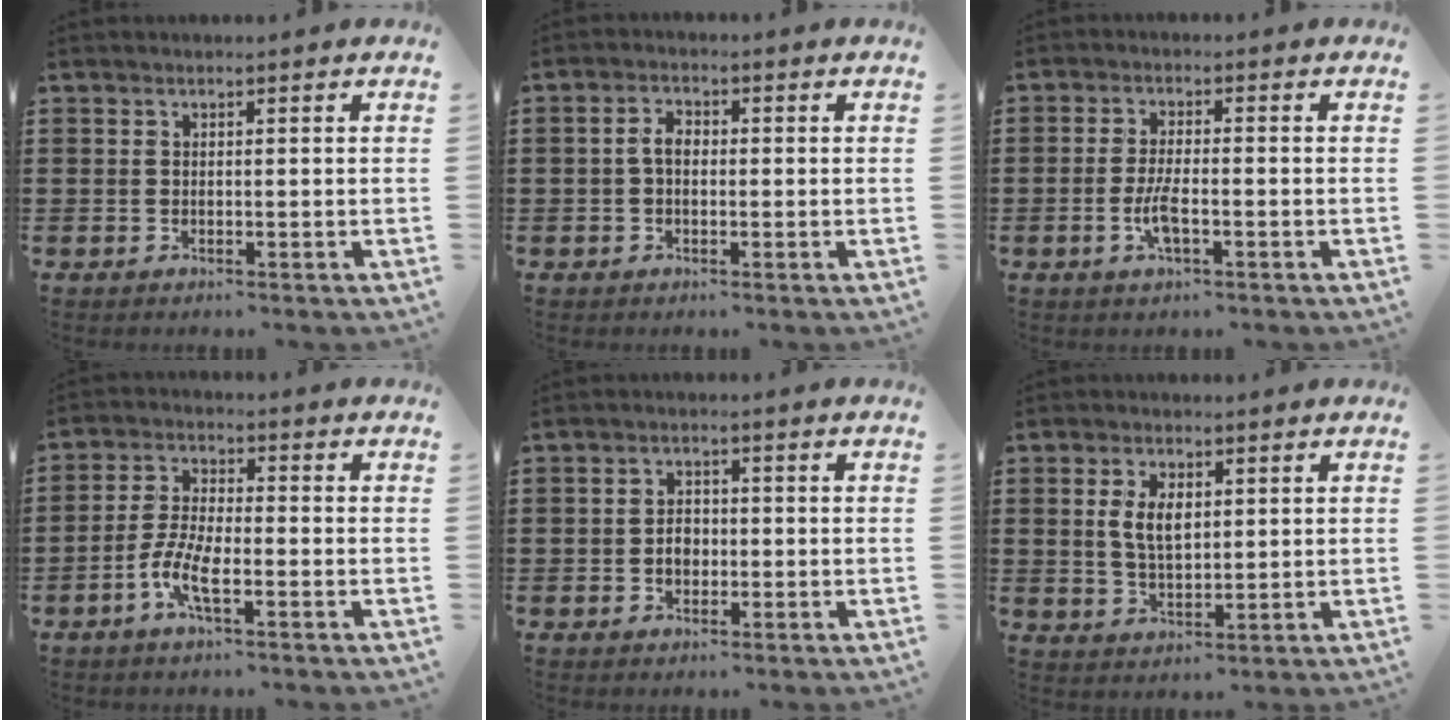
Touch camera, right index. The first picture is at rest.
{"total": 2.9, "force": [-0.2, 1.7, 2.3], "torque": [-0.053, 0.002, -0.007]}
{"total": 4.0, "force": [-1.5, 0.9, 3.6], "torque": [-0.082, -0.004, -0.033]}
{"total": 6.3, "force": [-2.9, 1.8, 5.3], "torque": [-0.127, -0.010, -0.061]}
{"total": 2.4, "force": [-0.4, 1.8, 1.6], "torque": [-0.024, 0.002, -0.012]}
{"total": 5.0, "force": [1.0, 2.7, 4.1], "torque": [-0.085, 0.004, 0.013]}